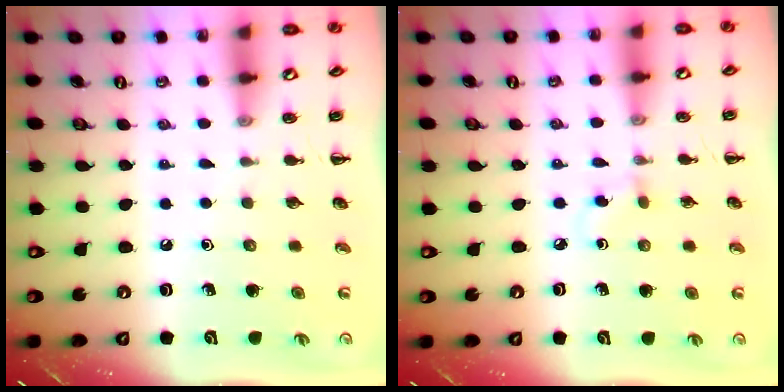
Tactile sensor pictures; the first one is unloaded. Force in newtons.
{"total": 3.0, "press": 2.7, "slide": 1.3}